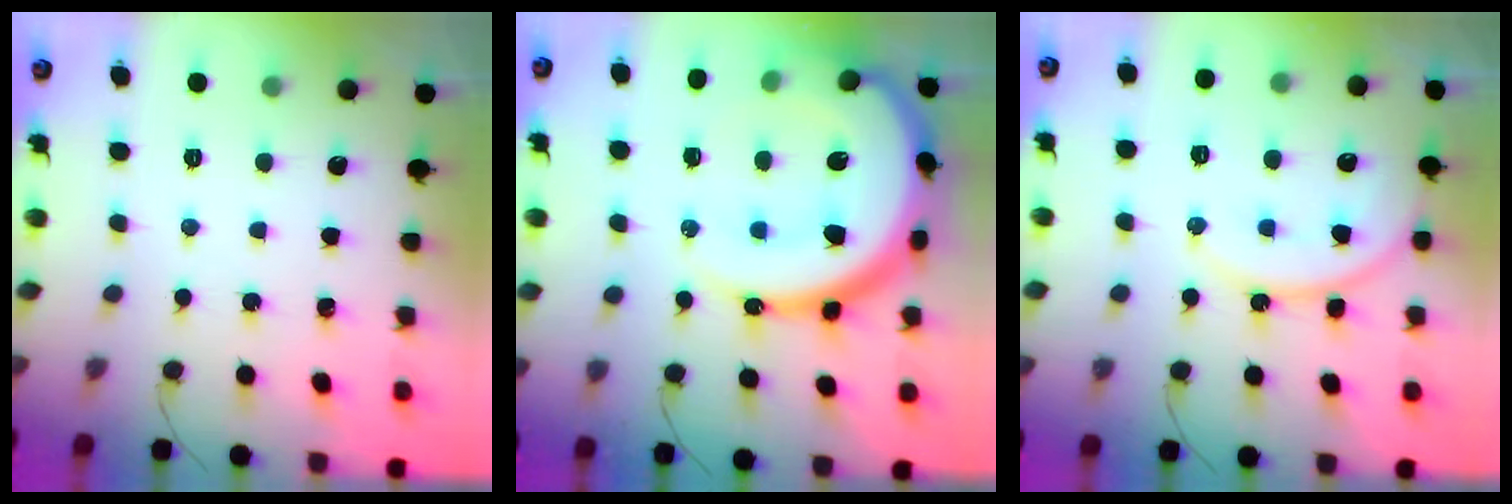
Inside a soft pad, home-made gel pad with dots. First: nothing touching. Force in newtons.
{"total": 28.4, "press": 28.2, "slide": 2.8}
{"total": 15.0, "press": 14.9, "slide": 1.7}